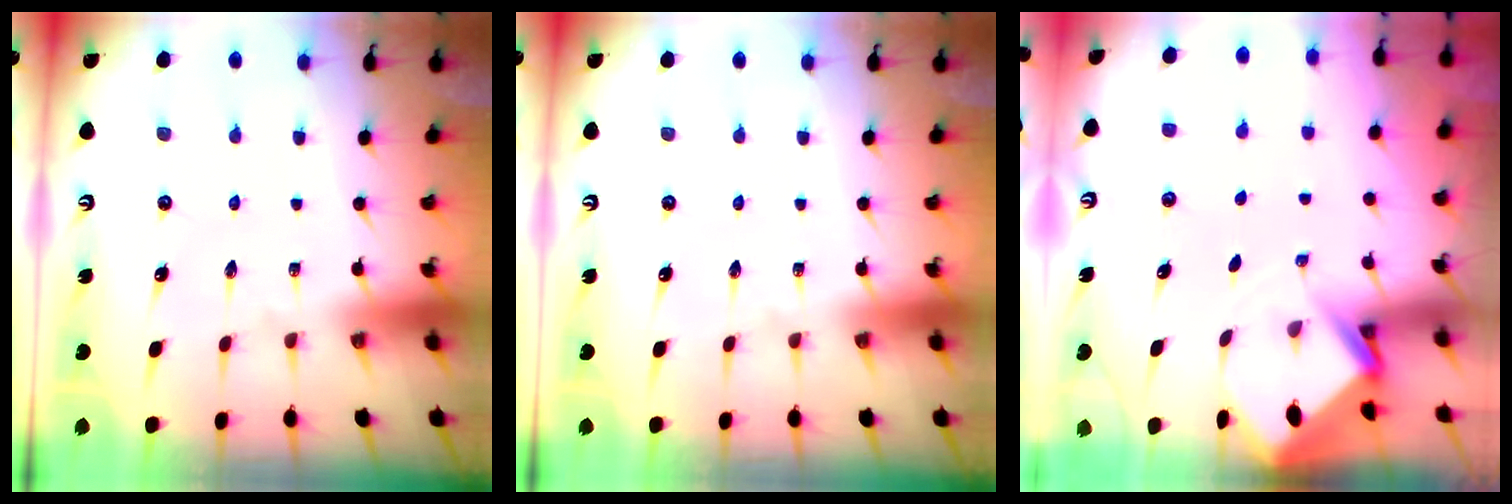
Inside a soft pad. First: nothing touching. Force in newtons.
{"total": 0.0}
{"total": 2.9, "press": 2.9, "slide": 0.2}